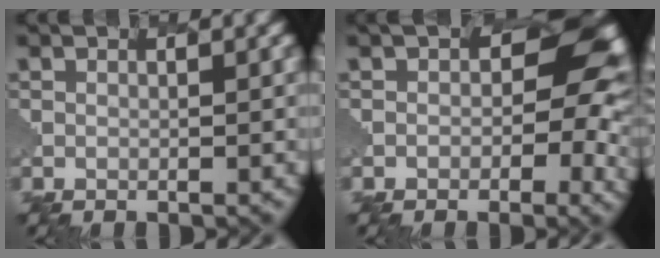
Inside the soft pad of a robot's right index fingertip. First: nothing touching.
{"total": 4.5, "force": [1.0, 3.3, 2.9], "torque": [-0.046, 0.009, -0.021]}